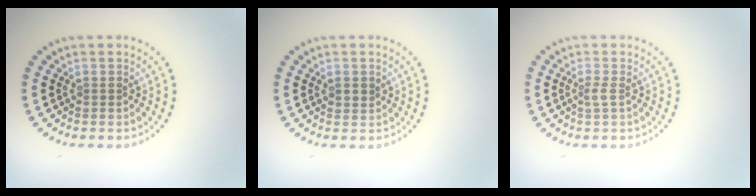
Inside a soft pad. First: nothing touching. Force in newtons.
{"total": 1.2, "press": 1.1, "slide": 0.5}
{"total": 1.1, "press": 0.8, "slide": 0.7}